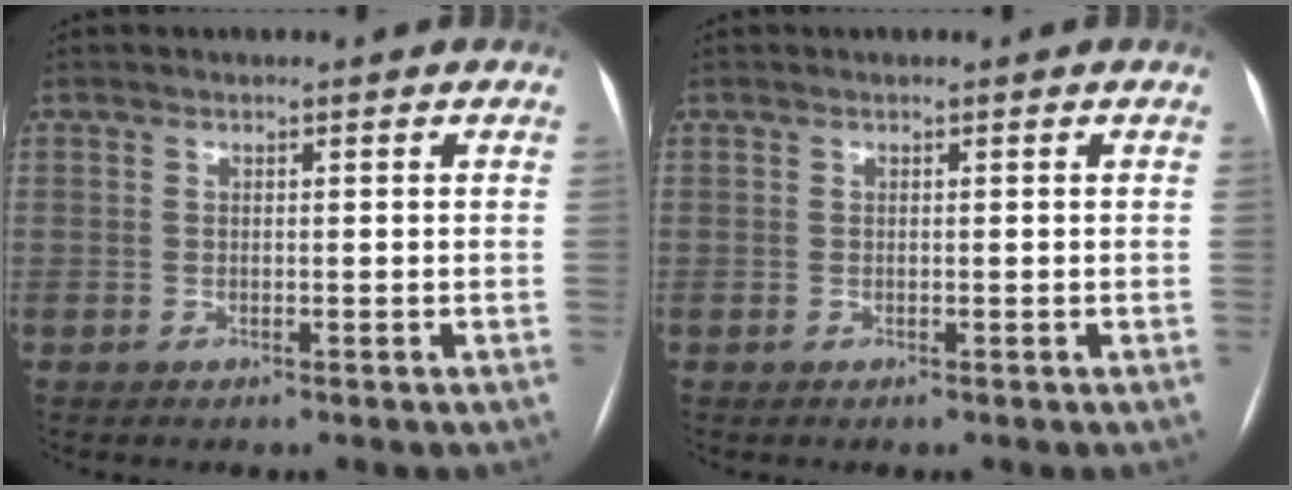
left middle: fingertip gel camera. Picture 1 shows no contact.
{"total": 0.0}